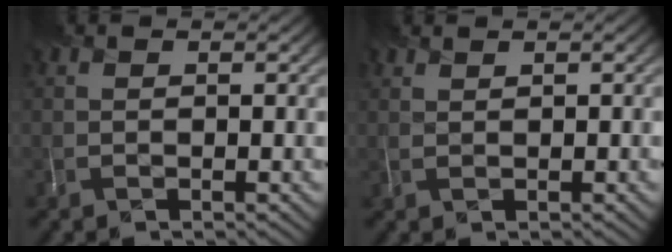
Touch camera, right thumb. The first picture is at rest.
{"total": 0.8, "force": [0.8, 0.0, -0.2], "torque": [0.001, 0.010, 0.017]}